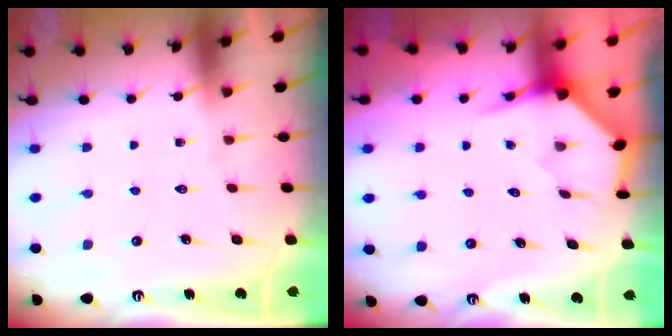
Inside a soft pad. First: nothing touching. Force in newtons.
{"total": 3.9, "press": 3.9, "slide": 0.4}